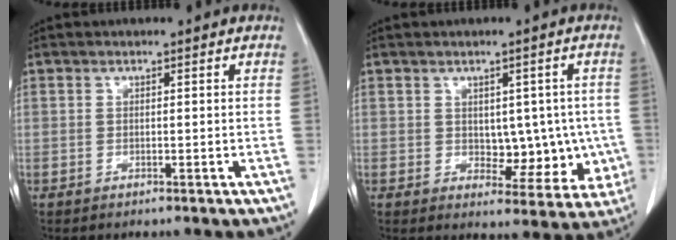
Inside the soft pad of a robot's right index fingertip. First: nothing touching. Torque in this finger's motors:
{"motor_torque": [0.03, 0.15, 0.02, 0.01]}